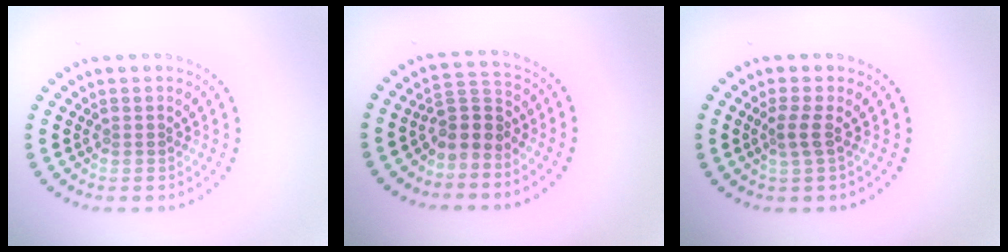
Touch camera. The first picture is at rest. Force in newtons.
{"total": 2.8, "press": 2.1, "slide": 1.9}
{"total": 1.8, "press": 1.3, "slide": 1.3}